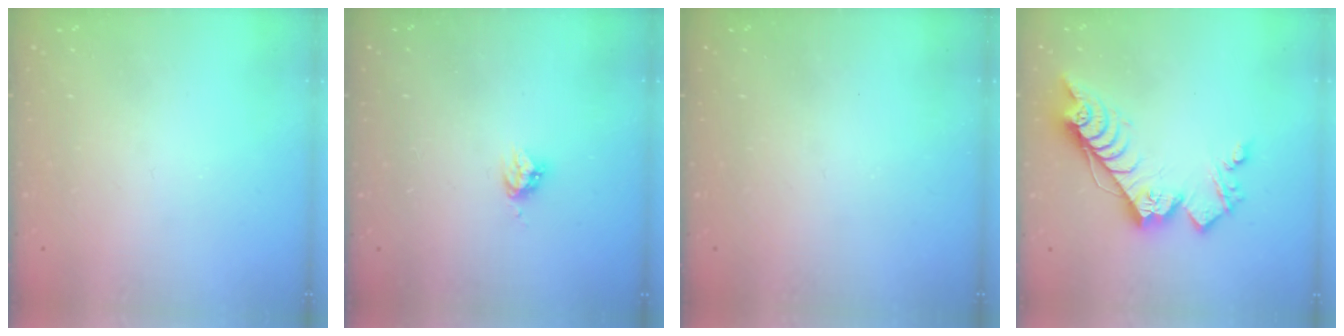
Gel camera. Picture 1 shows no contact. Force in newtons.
{"total": 3.9, "press": 3.9, "slide": 0.1}
{"total": 0.0}
{"total": 16.7, "press": 16.7, "slide": 0.3}